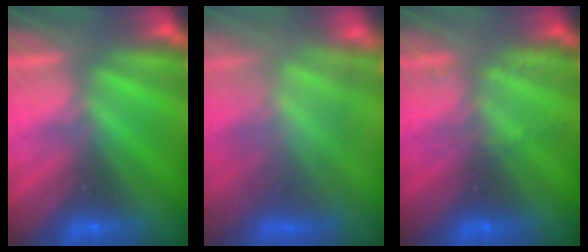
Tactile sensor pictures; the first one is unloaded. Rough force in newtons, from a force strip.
{"total": 4.1}
{"total": 2.1}